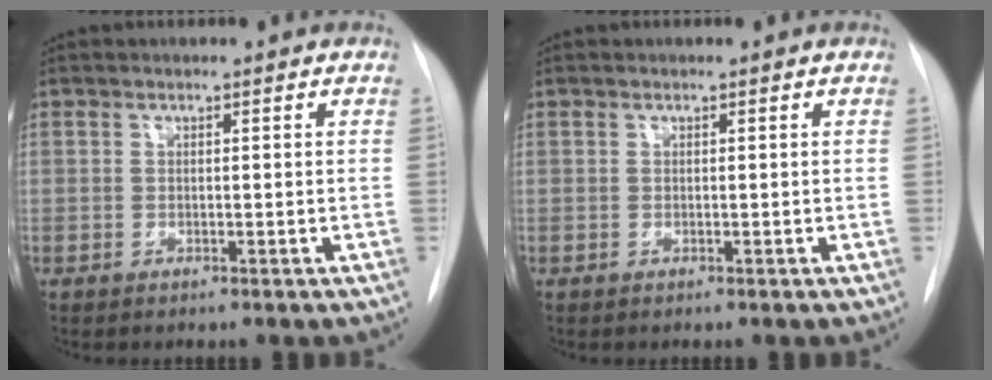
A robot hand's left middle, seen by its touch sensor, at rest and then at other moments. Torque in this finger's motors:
{"motor_torque": [0.36, -0.36, -0.07, 0.01]}